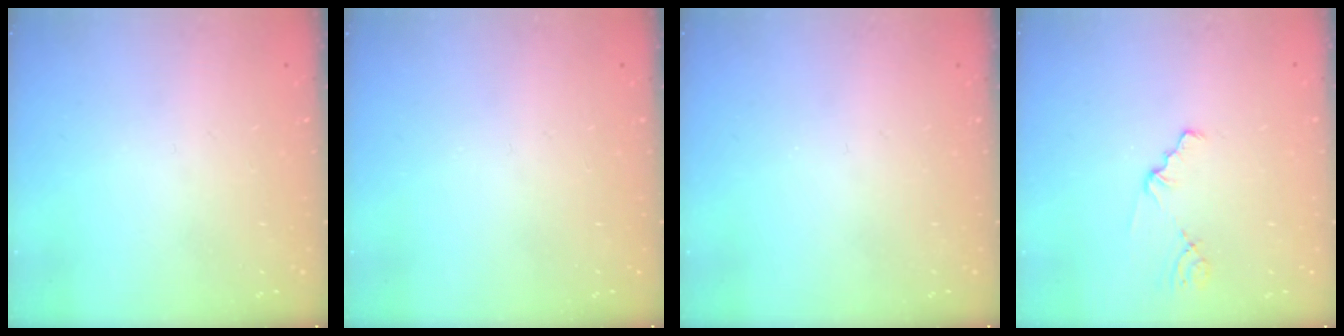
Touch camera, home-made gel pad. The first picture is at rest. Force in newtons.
{"total": 0.0}
{"total": 0.0}
{"total": 1.4, "press": 1.3, "slide": 0.3}